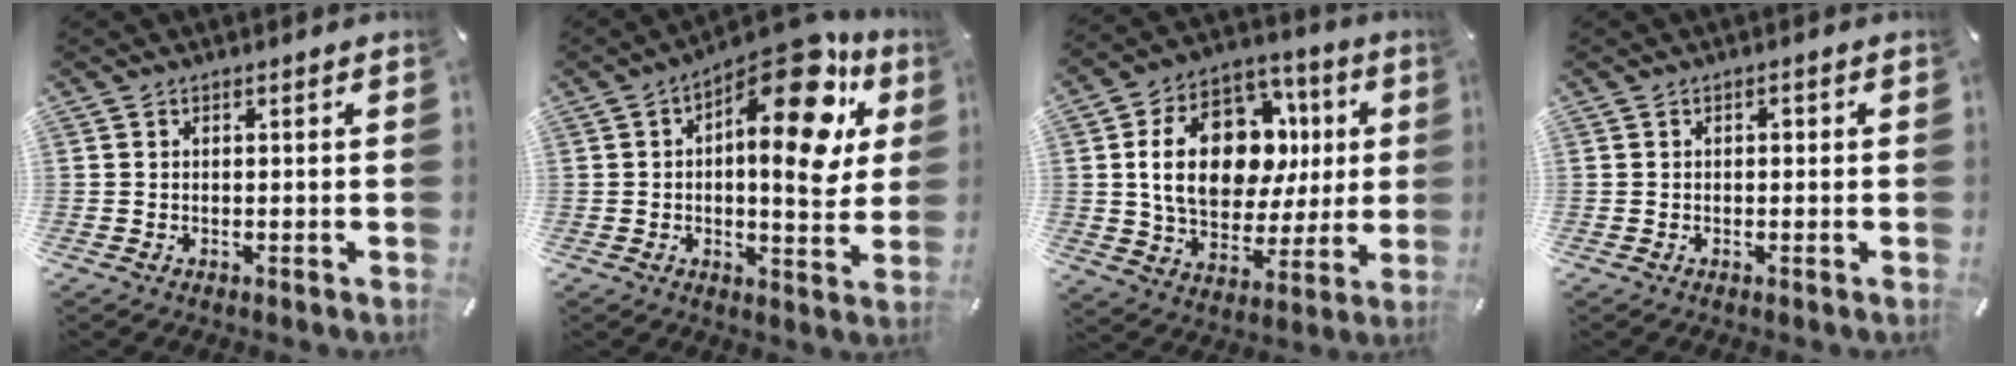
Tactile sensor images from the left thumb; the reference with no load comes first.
{"total": 19.2, "force": [9.1, 8.3, 14.8], "torque": [-0.190, -0.074, 0.144]}
{"total": 20.8, "force": [3.9, 14.6, 14.4], "torque": [-0.256, -0.002, 0.072]}
{"total": 0.9, "force": [0.0, 0.7, 0.6], "torque": [-0.013, 0.004, -0.002]}